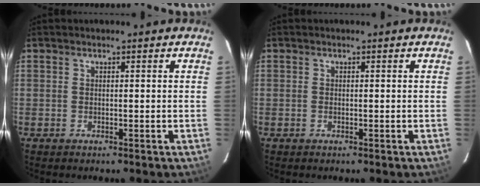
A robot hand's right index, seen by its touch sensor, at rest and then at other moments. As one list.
[{"total": 0.0}]